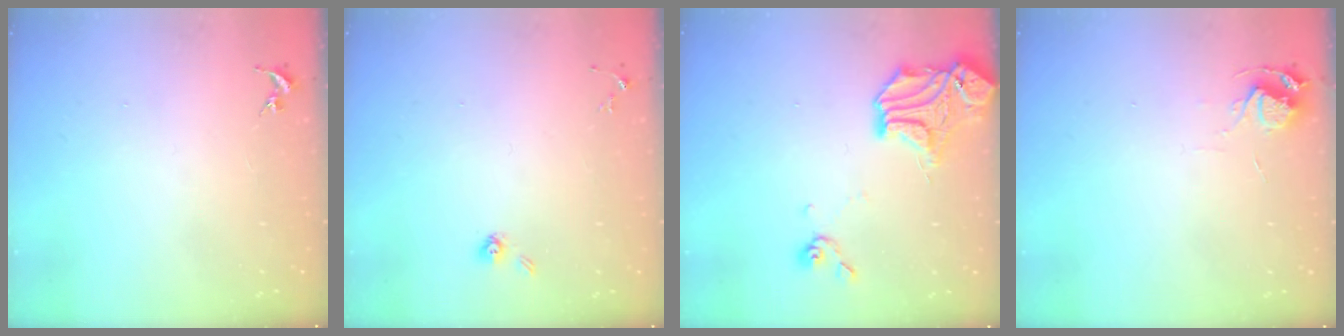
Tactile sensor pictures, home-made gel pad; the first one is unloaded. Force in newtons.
{"total": 3.7, "press": 3.3, "slide": 1.8}
{"total": 15.6, "press": 15.4, "slide": 2.2}
{"total": 5.8, "press": 5.8, "slide": 0.6}